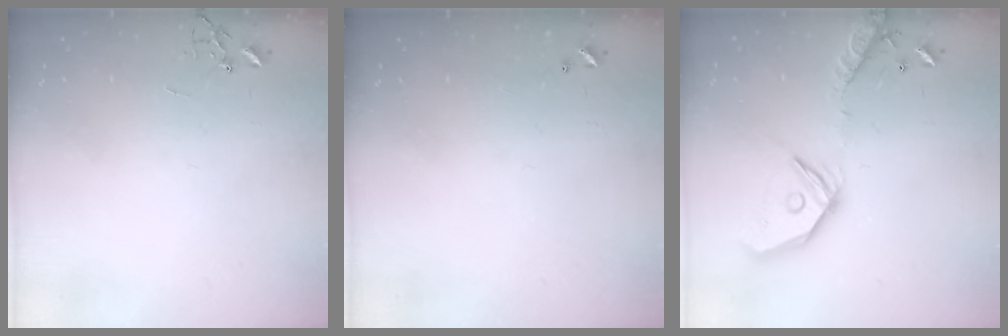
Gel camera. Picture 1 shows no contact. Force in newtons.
{"total": 0.0}
{"total": 18.4, "press": 18.2, "slide": 3.1}